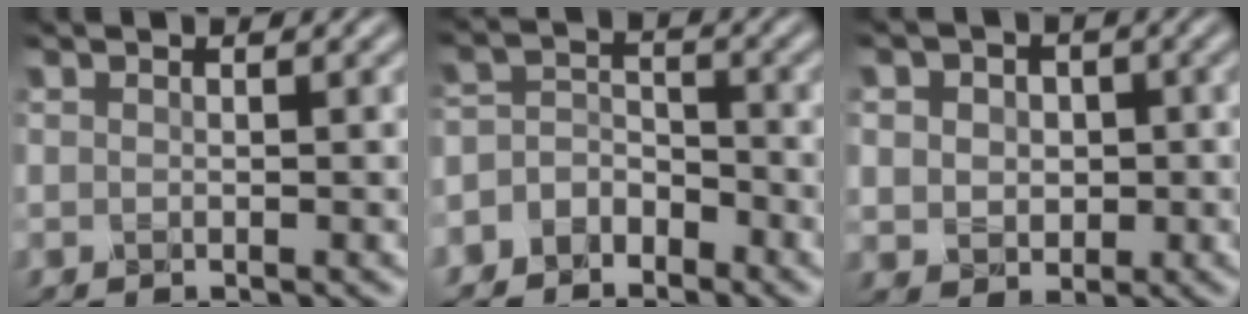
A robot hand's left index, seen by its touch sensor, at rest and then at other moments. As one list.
[{"total": 3.1, "force": [-2.3, 1.9, 0.8], "torque": [-0.006, 0.006, -0.055]}, {"total": 4.9, "force": [1.0, 4.0, 2.6], "torque": [-0.042, 0.018, -0.001]}]